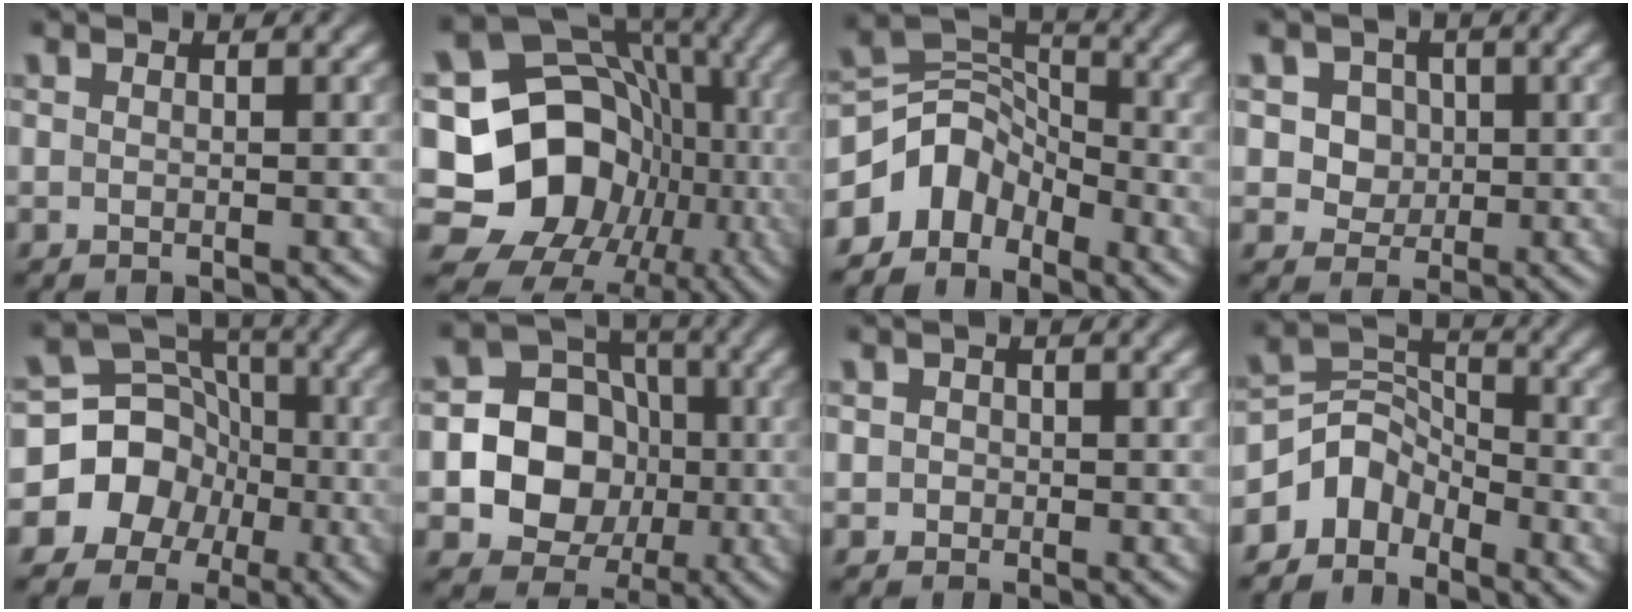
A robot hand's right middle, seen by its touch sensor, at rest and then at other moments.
{"total": 17.2, "force": [-4.1, 14.7, 7.9], "torque": [-0.124, 0.004, -0.086]}
{"total": 4.9, "force": [-3.2, 3.3, 1.6], "torque": [-0.014, 0.007, -0.071]}
{"total": 4.7, "force": [1.4, 3.9, 2.1], "torque": [-0.022, 0.011, 0.014]}
{"total": 8.0, "force": [-2.7, 7.3, 2.1], "torque": [-0.017, 0.010, -0.071]}
{"total": 10.3, "force": [-1.5, 9.2, 4.3], "torque": [-0.068, 0.005, -0.053]}
{"total": 1.1, "force": [0.1, 1.0, 0.2], "torque": [0.010, -0.001, -0.003]}
{"total": 3.9, "force": [-2.7, 2.6, 1.1], "torque": [-0.014, 0.009, -0.061]}